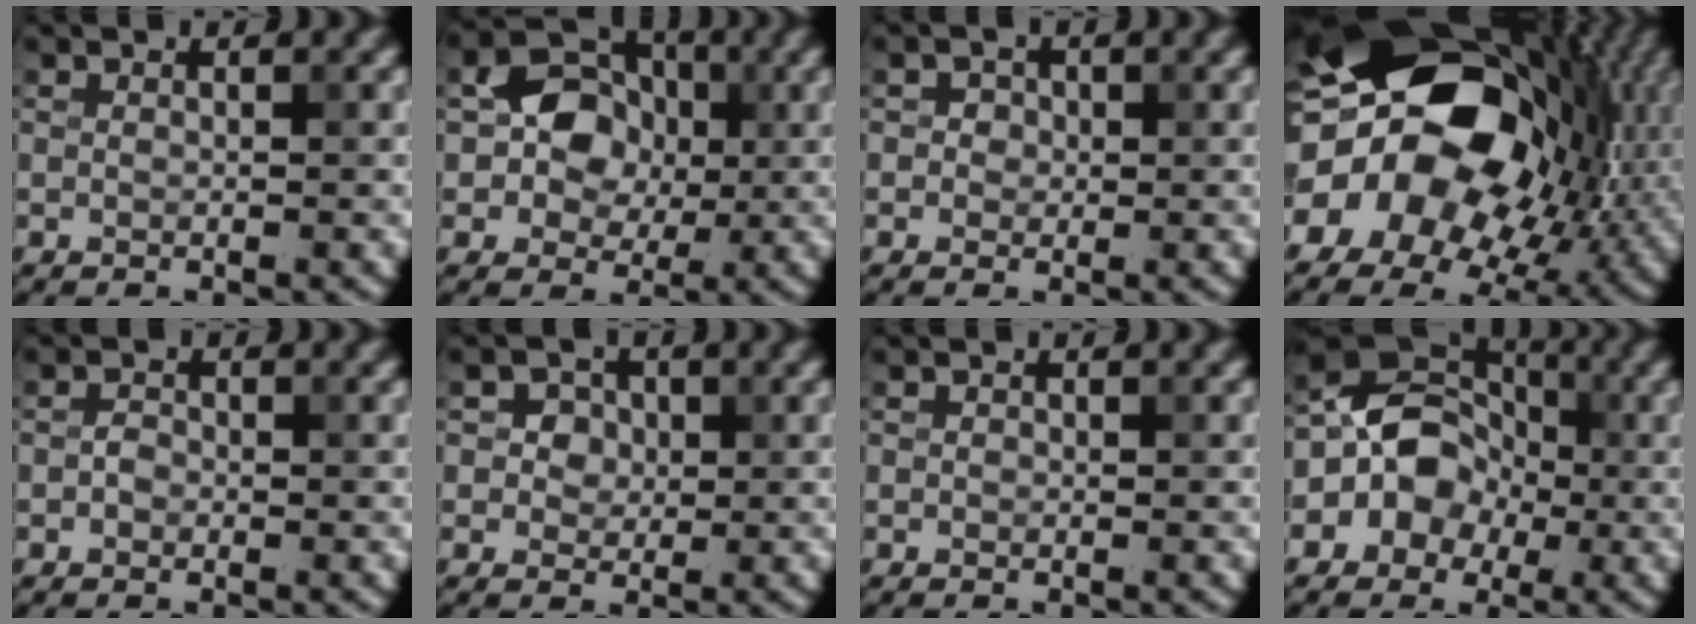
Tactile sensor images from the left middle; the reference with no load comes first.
{"total": 5.4, "force": [0.3, 4.5, 3.1], "torque": [-0.036, 0.004, -0.007]}
{"total": 1.5, "force": [0.3, 1.4, 0.6], "torque": [0.005, 0.001, -0.005]}
{"total": 21.4, "force": [2.8, 15.3, 14.7], "torque": [-0.255, 0.009, 0.040]}
{"total": 1.0, "force": [-0.3, 0.8, 0.4], "torque": [-0.007, 0.001, -0.010]}
{"total": 3.1, "force": [1.2, 2.5, 1.4], "torque": [-0.019, 0.003, 0.005]}
{"total": 0.0}
{"total": 7.3, "force": [-0.9, 6.4, 3.4], "torque": [-0.022, 0.025, -0.040]}